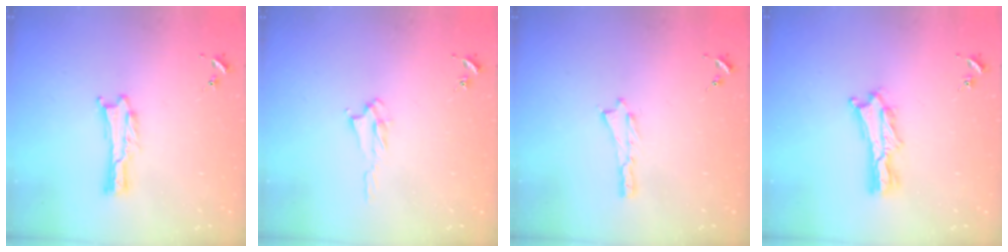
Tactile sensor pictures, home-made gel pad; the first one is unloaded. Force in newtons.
{"total": 2.1, "press": 2.0, "slide": 0.3}
{"total": 0.0}
{"total": 2.1, "press": 2.1, "slide": 0.3}